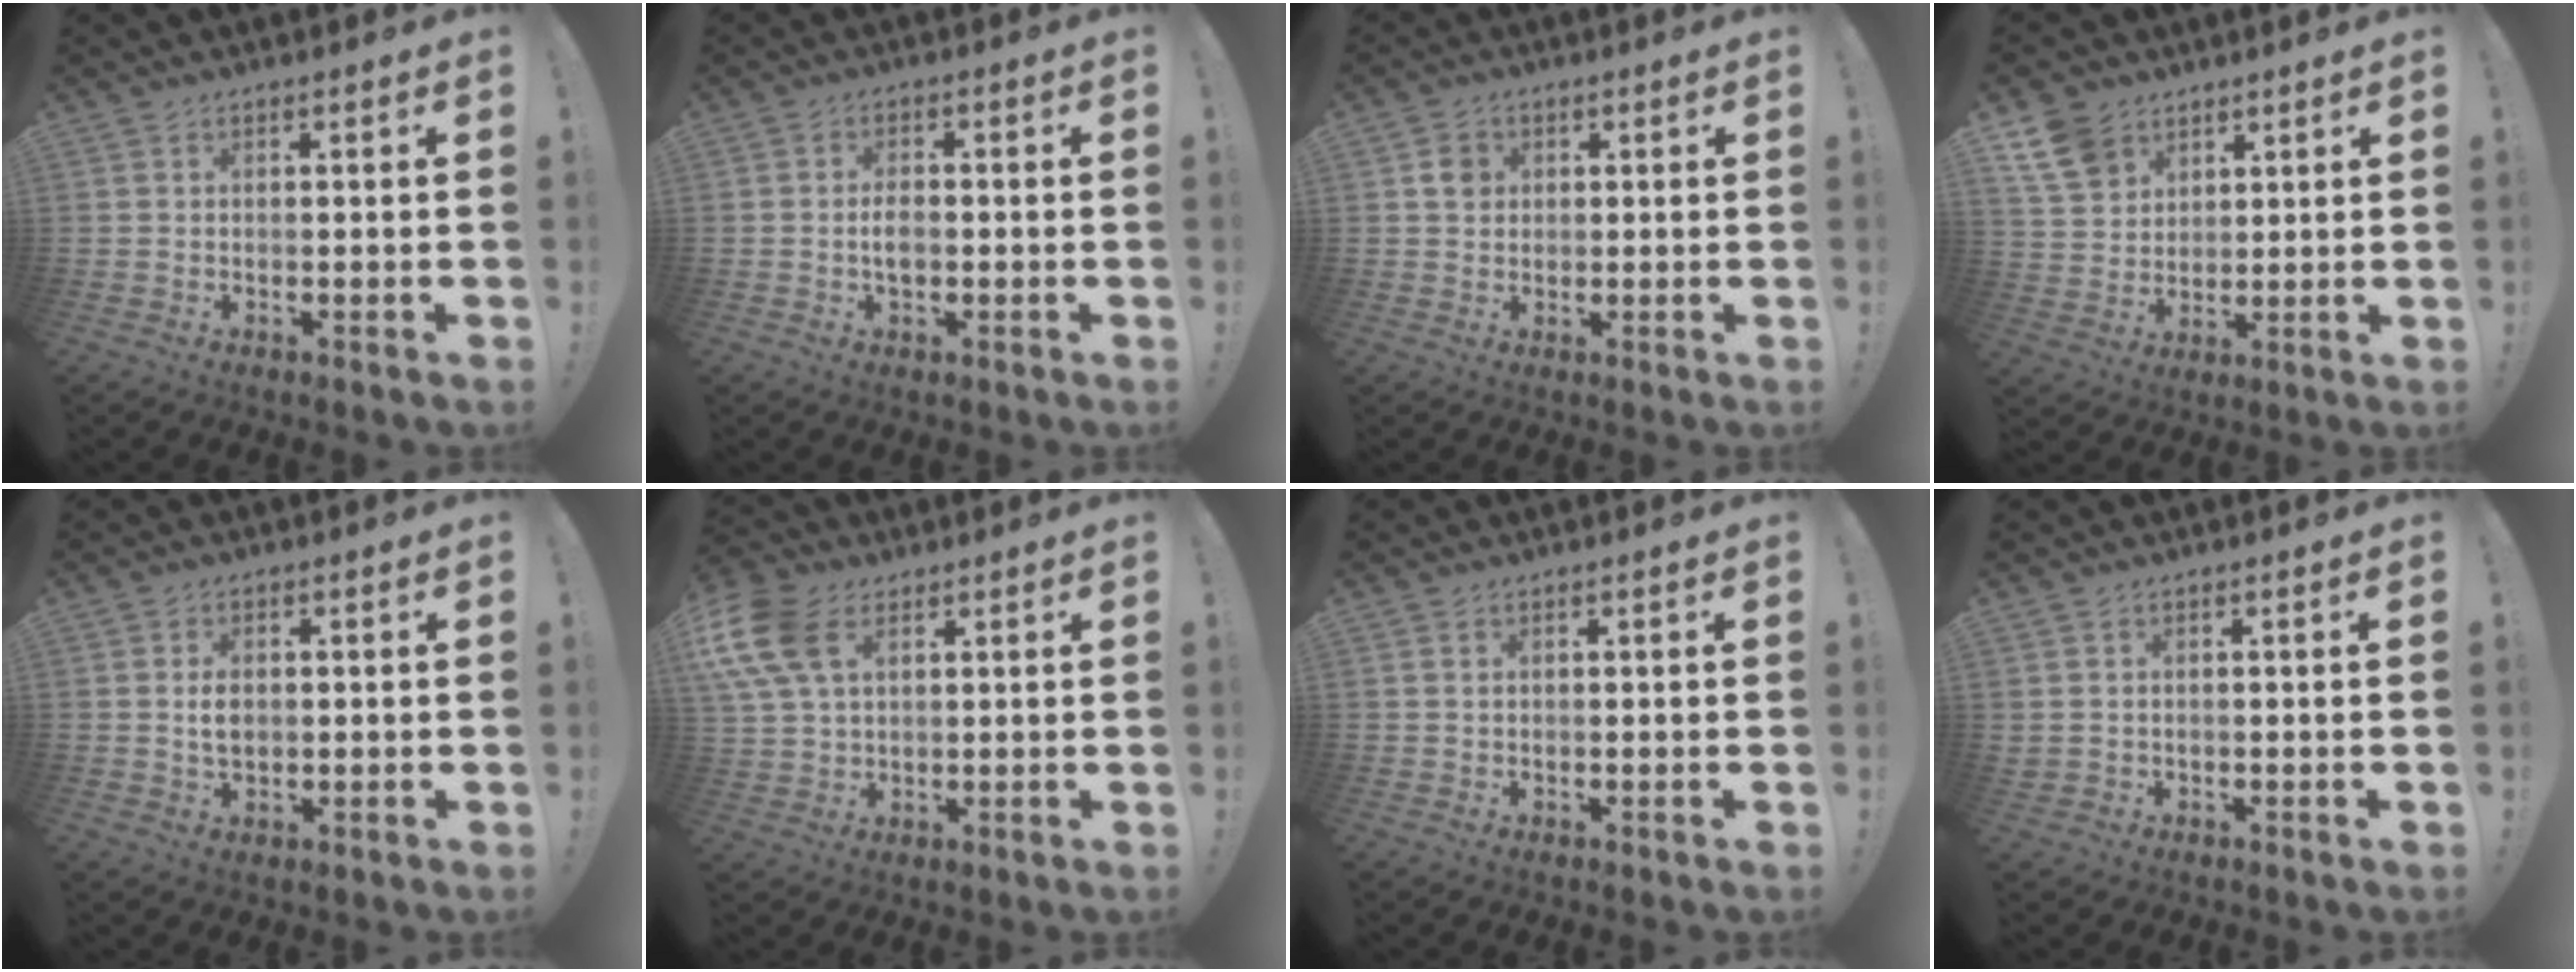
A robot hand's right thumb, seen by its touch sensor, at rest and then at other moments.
{"total": 3.5, "force": [-0.8, 2.0, 2.8], "torque": [-0.048, 0.003, -0.016]}
{"total": 3.7, "force": [0.9, 3.4, 1.1], "torque": [-0.001, -0.003, 0.013]}
{"total": 10.4, "force": [6.4, 7.3, 3.8], "torque": [-0.072, -0.029, 0.131]}
{"total": 4.0, "force": [0.4, 2.6, 2.9], "torque": [-0.041, -0.004, 0.001]}
{"total": 14.9, "force": [5.5, 9.7, 9.8], "torque": [-0.206, -0.013, 0.105]}
{"total": 0.7, "force": [0.4, 0.4, 0.4], "torque": [-0.011, 0.003, 0.010]}
{"total": 1.0, "force": [0.4, 0.9, 0.2], "torque": [-0.006, 0.004, 0.007]}